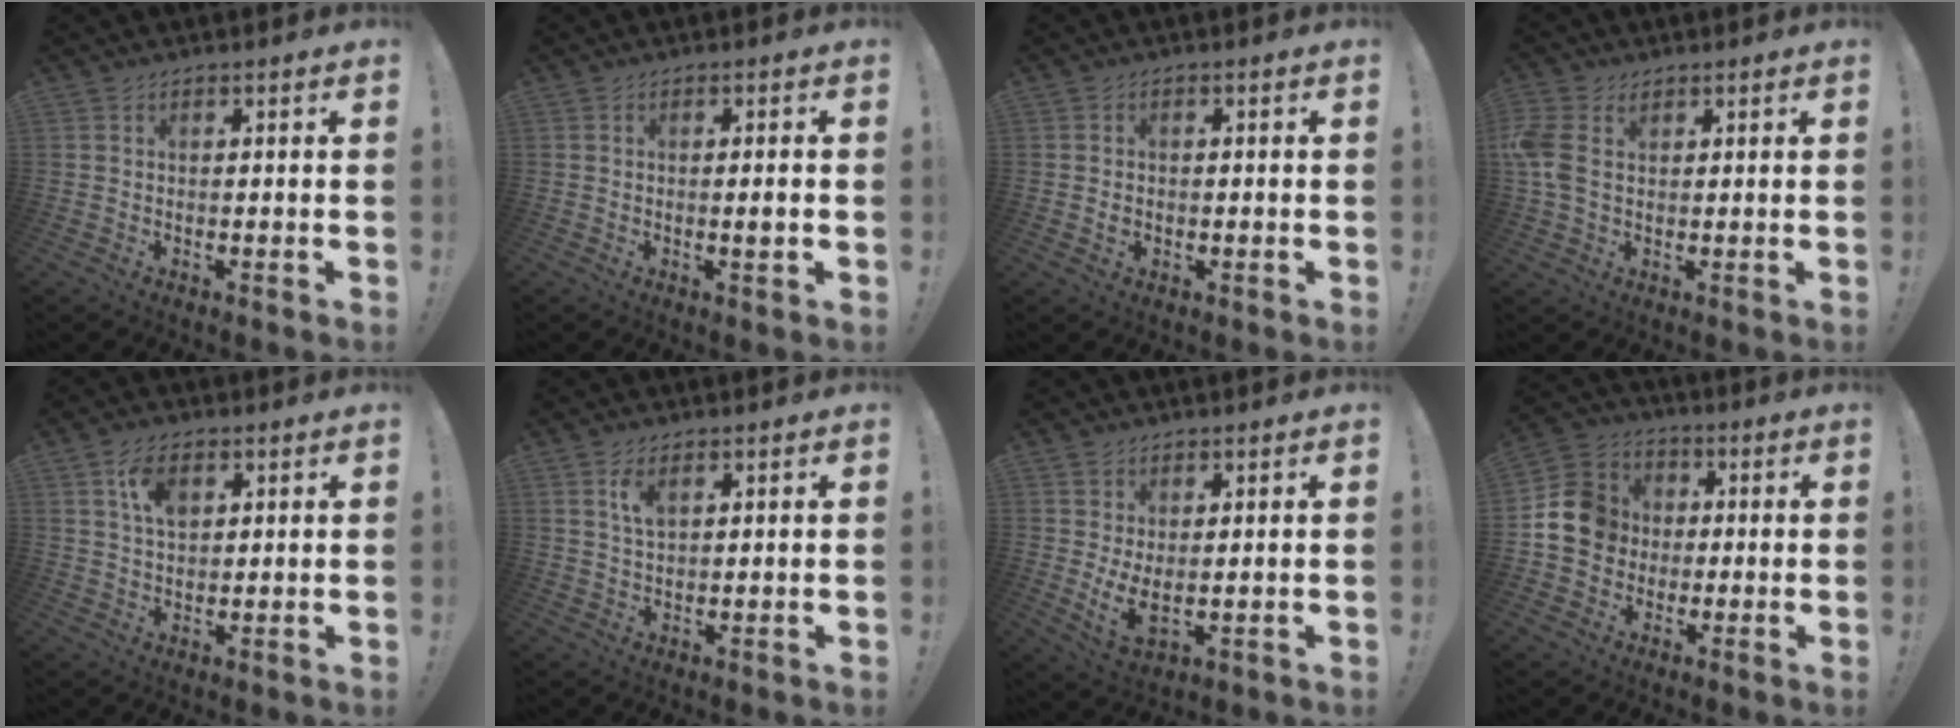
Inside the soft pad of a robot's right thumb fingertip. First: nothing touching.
{"total": 2.4, "force": [-0.3, 0.0, 2.4], "torque": [-0.031, -0.003, -0.008]}
{"total": 1.5, "force": [-0.2, 1.3, 0.6], "torque": [-0.002, 0.001, -0.006]}
{"total": 8.6, "force": [1.1, 6.8, 5.2], "torque": [-0.116, 0.006, 0.027]}
{"total": 7.3, "force": [3.1, 4.2, 5.2], "torque": [-0.085, -0.004, 0.055]}
{"total": 4.3, "force": [2.1, 2.0, 3.2], "torque": [-0.055, -0.005, 0.035]}
{"total": 5.6, "force": [1.6, 2.6, 4.6], "torque": [-0.071, -0.023, 0.033]}
{"total": 13.1, "force": [0.1, 11.9, 5.4], "torque": [-0.083, 0.014, 0.009]}